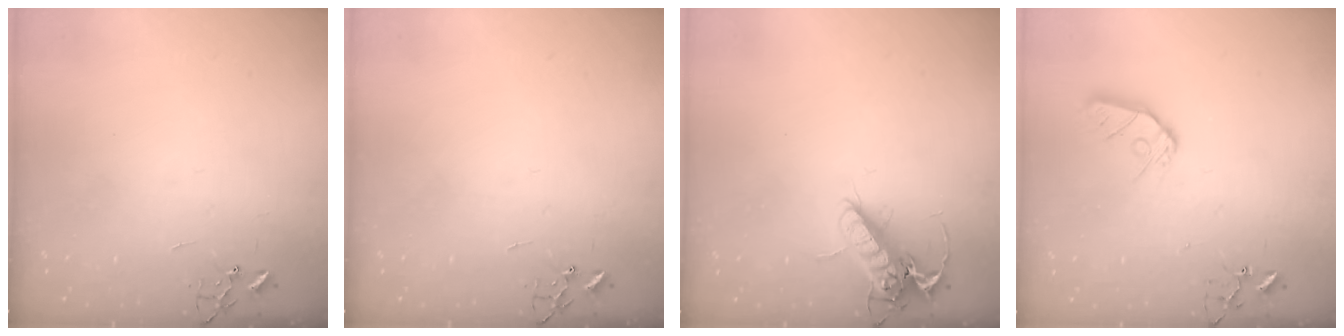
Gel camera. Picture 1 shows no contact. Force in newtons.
{"total": 0.0}
{"total": 14.2, "press": 14.0, "slide": 2.2}
{"total": 9.1, "press": 9.1, "slide": 0.9}